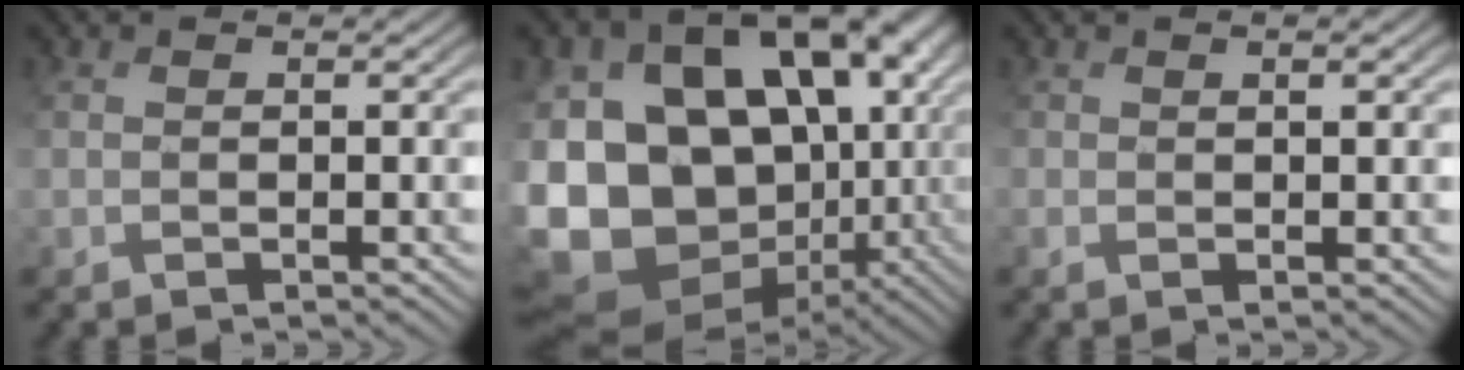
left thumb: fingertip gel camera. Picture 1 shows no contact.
{"total": 20.6, "force": [-1.2, 15.9, 13.1], "torque": [-0.264, -0.012, 0.000]}
{"total": 2.0, "force": [0.3, 0.4, 1.9], "torque": [-0.033, 0.000, 0.004]}